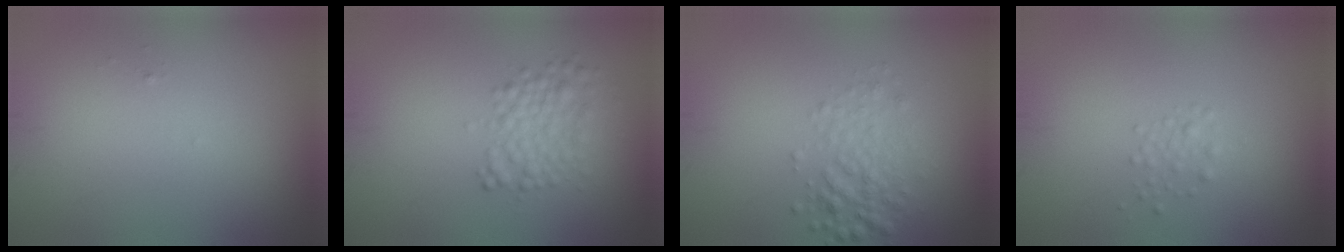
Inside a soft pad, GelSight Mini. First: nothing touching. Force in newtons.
{"total": 3.1, "press": 3.1, "slide": 0.0}
{"total": 2.8, "press": 2.8, "slide": 0.0}
{"total": 1.1, "press": 1.1, "slide": 0.1}